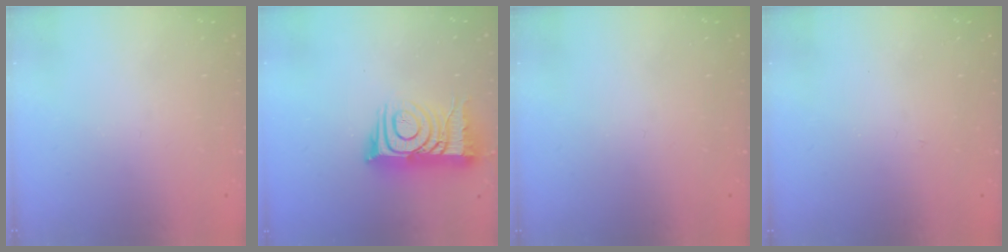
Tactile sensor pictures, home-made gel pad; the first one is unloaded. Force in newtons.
{"total": 14.0, "press": 14.0, "slide": 1.0}
{"total": 0.0}
{"total": 2.7, "press": 2.7, "slide": 0.3}